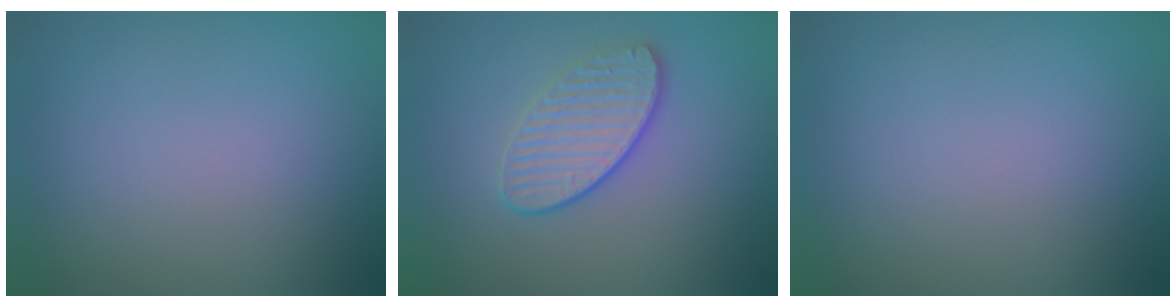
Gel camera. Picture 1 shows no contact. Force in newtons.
{"total": 3.0, "press": 2.8, "slide": 1.2}
{"total": 0.0}